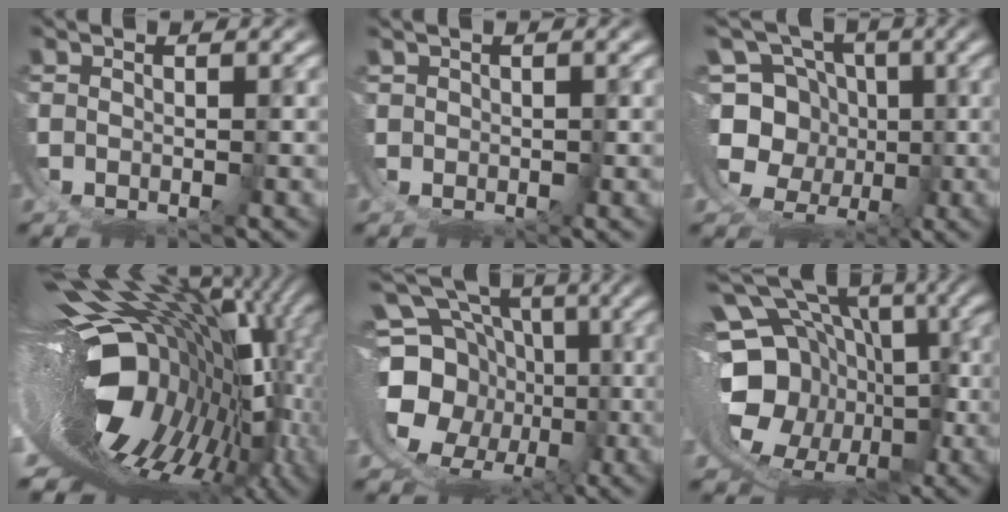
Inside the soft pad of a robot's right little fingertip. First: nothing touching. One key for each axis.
{"total": 2.7, "fx": -0.1, "fy": 2.5, "fz": 0.9, "tx": -0.035, "ty": -0.012, "tz": -0.001}
{"total": 12.4, "fx": -0.3, "fy": 10.3, "fz": 7.0, "tx": -0.156, "ty": -0.044, "tz": -0.003}
{"total": 24.8, "fx": -3.3, "fy": 14.2, "fz": 20.0, "tx": -0.286, "ty": -0.043, "tz": -0.036}
{"total": 16.4, "fx": -0.6, "fy": 13.5, "fz": 9.4, "tx": -0.191, "ty": -0.055, "tz": -0.007}
{"total": 19.7, "fx": 0.3, "fy": 14.9, "fz": 12.9, "tx": -0.245, "ty": -0.050, "tz": 0.011}